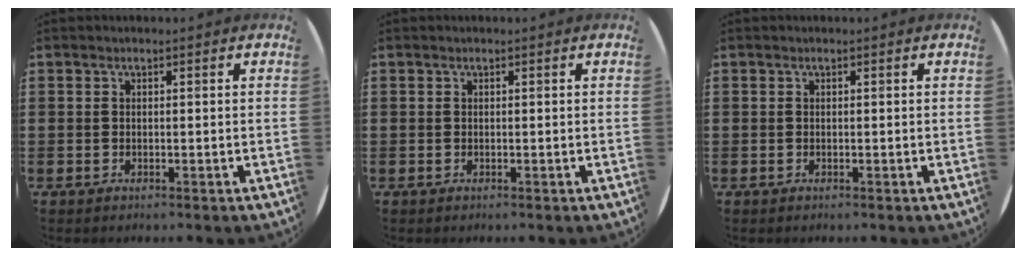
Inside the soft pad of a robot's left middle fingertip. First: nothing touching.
{"total": 0.0}
{"total": 0.0}